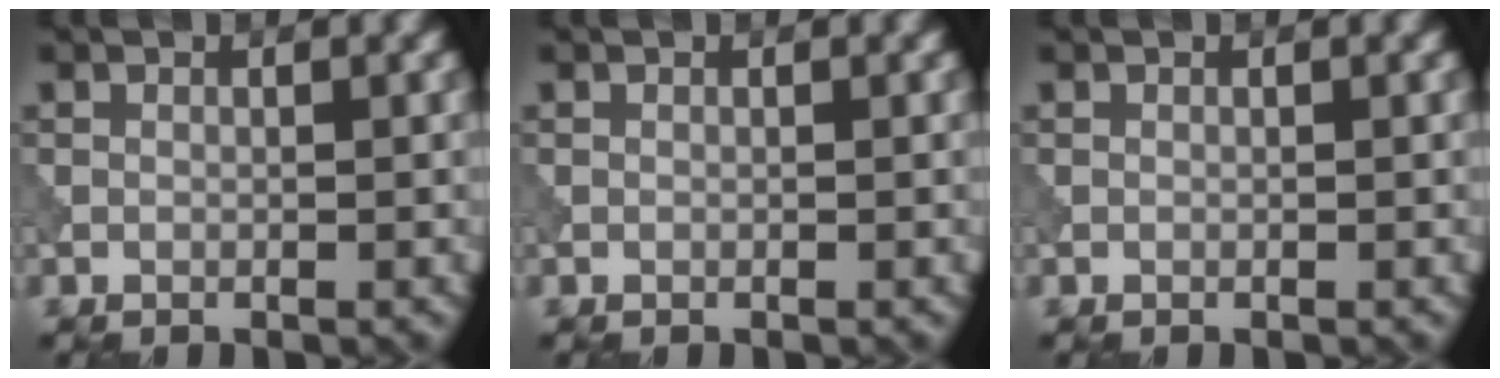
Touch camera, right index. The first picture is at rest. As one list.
[{"total": 0.0}, {"total": 0.0}]